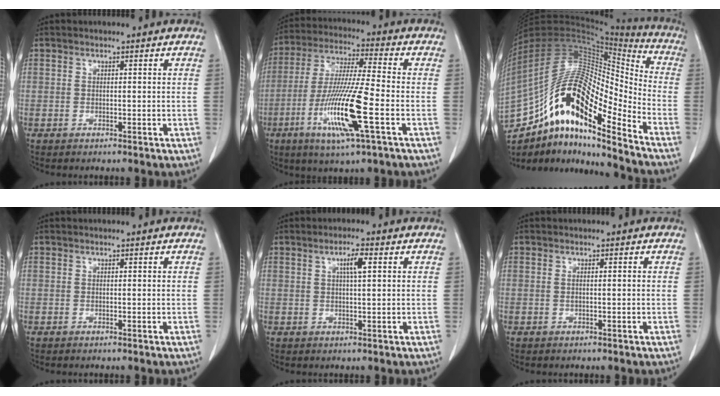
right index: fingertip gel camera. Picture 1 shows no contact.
{"total": 15.0, "force": [-5.1, 0.3, 14.1], "torque": [-0.285, -0.021, -0.098]}
{"total": 22.9, "force": [-14.0, 5.5, 17.3], "torque": [-0.345, 0.024, -0.246]}
{"total": 0.0}
{"total": 3.0, "force": [1.0, 0.3, 2.9], "torque": [-0.050, 0.002, 0.017]}
{"total": 0.9, "force": [-0.1, 0.1, 0.9], "torque": [-0.020, 0.002, 0.002]}